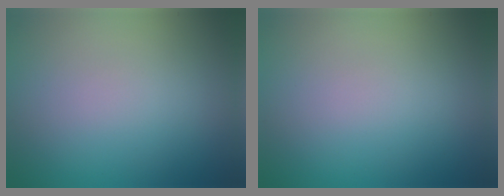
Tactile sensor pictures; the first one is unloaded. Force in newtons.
{"total": 0.0}